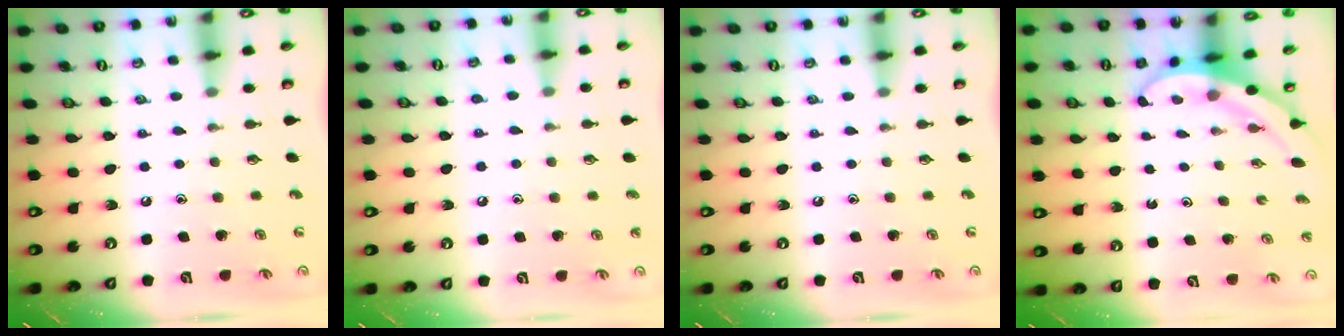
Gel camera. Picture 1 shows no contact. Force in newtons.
{"total": 3.8, "press": 3.7, "slide": 0.4}
{"total": 0.0}
{"total": 3.7, "press": 3.7, "slide": 0.1}